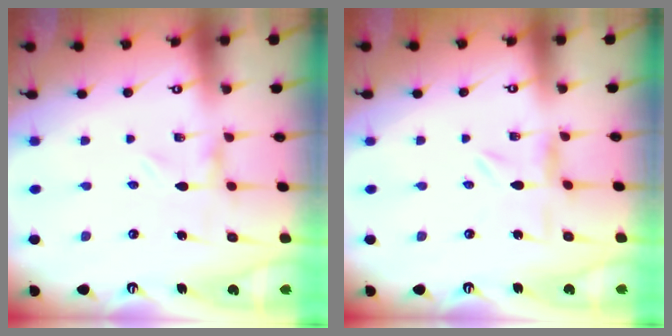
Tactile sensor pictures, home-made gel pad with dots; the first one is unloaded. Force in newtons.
{"total": 2.6, "press": 2.5, "slide": 0.4}